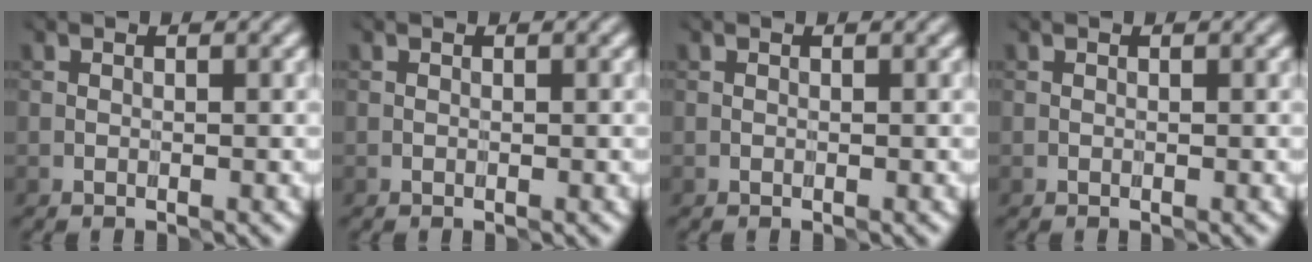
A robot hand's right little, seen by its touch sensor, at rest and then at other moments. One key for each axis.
{"total": 0.0}
{"total": 0.0}
{"total": 0.0}